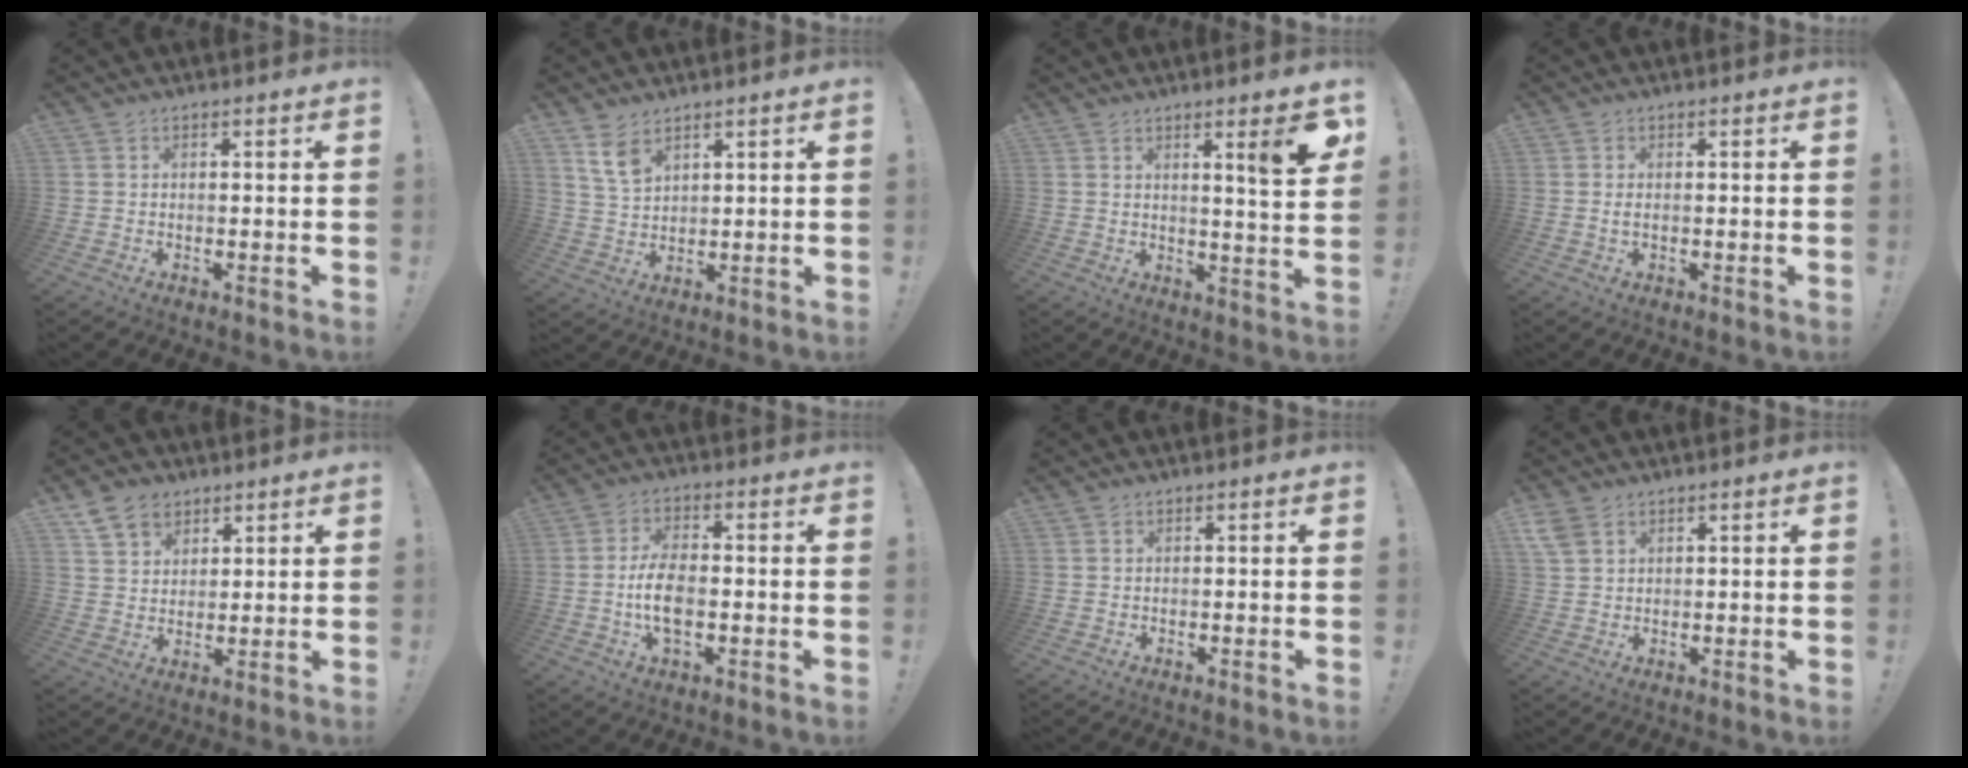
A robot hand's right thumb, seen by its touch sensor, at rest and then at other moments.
{"total": 7.2, "force": [4.7, 4.3, 3.5], "torque": [-0.059, -0.022, 0.090]}
{"total": 8.4, "force": [4.3, -0.2, 7.2], "torque": [-0.086, -0.029, 0.057]}
{"total": 1.0, "force": [-0.1, 0.2, 1.0], "torque": [-0.013, -0.001, -0.004]}
{"total": 8.2, "force": [5.2, 5.8, 2.5], "torque": [-0.035, -0.025, 0.102]}
{"total": 8.7, "force": [-1.7, 4.4, 7.4], "torque": [-0.151, -0.001, -0.031]}
{"total": 0.0}
{"total": 4.3, "force": [2.5, 2.7, 2.1], "torque": [-0.039, -0.006, 0.051]}